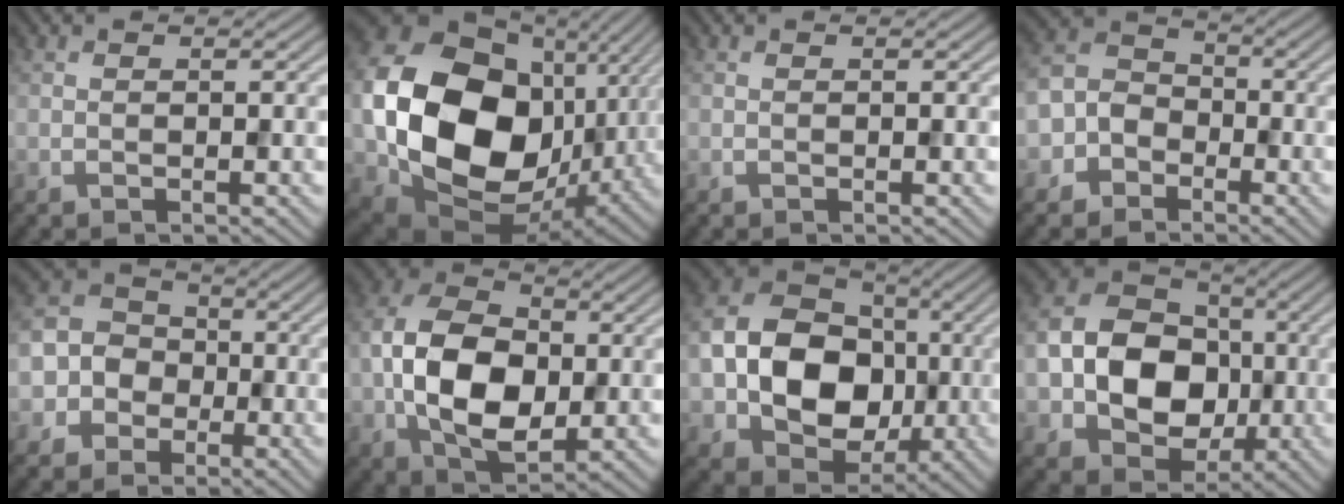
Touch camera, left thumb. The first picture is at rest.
{"total": 20.0, "force": [0.5, 15.4, 12.8], "torque": [-0.304, -0.050, 0.024]}
{"total": 0.0}
{"total": 5.8, "force": [-2.9, 4.6, 2.0], "torque": [-0.044, 0.006, -0.081]}
{"total": 9.2, "force": [-2.2, 8.3, 3.1], "torque": [-0.099, 0.008, -0.078]}
{"total": 11.9, "force": [-1.0, 7.8, 9.0], "torque": [-0.196, 0.004, -0.027]}
{"total": 14.7, "force": [-1.5, 11.3, 9.3], "torque": [-0.195, -0.006, -0.030]}
{"total": 13.4, "force": [-1.6, 10.4, 8.3], "torque": [-0.178, -0.005, -0.040]}